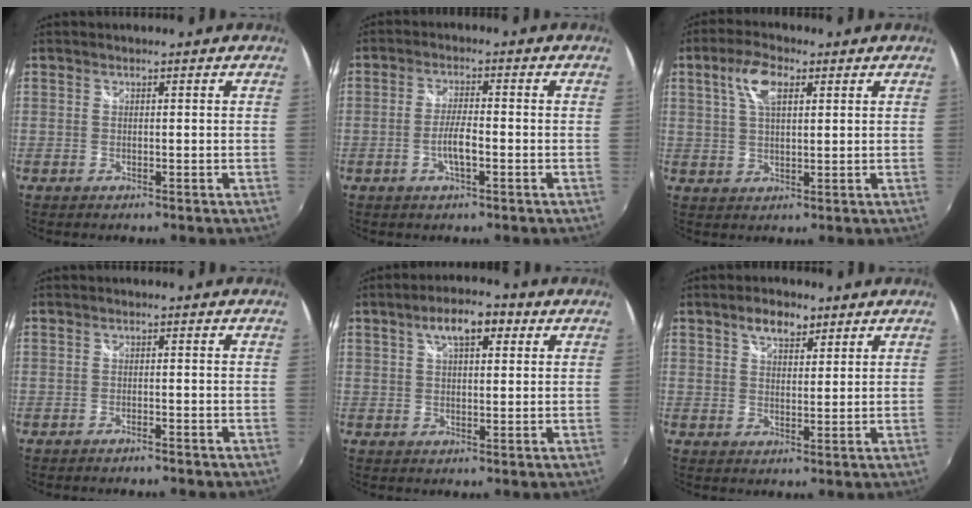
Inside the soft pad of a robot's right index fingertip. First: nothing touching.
{"total": 4.3, "force": [-1.6, 0.8, 4.0], "torque": [-0.082, 0.001, -0.028]}
{"total": 6.7, "force": [2.8, 3.0, 5.4], "torque": [-0.103, 0.013, 0.051]}
{"total": 1.9, "force": [-1.7, 0.4, 0.6], "torque": [-0.022, -0.004, -0.030]}
{"total": 6.9, "force": [3.0, 3.1, 5.4], "torque": [-0.093, 0.021, 0.046]}
{"total": 5.0, "force": [3.1, 2.6, 2.9], "torque": [-0.045, 0.012, 0.052]}